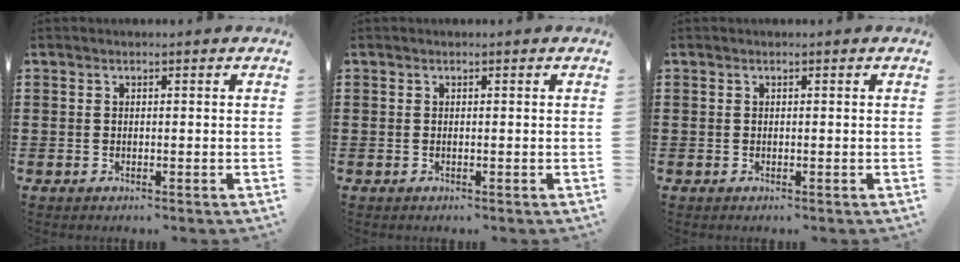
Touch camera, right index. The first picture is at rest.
{"total": 0.0}
{"total": 0.0}